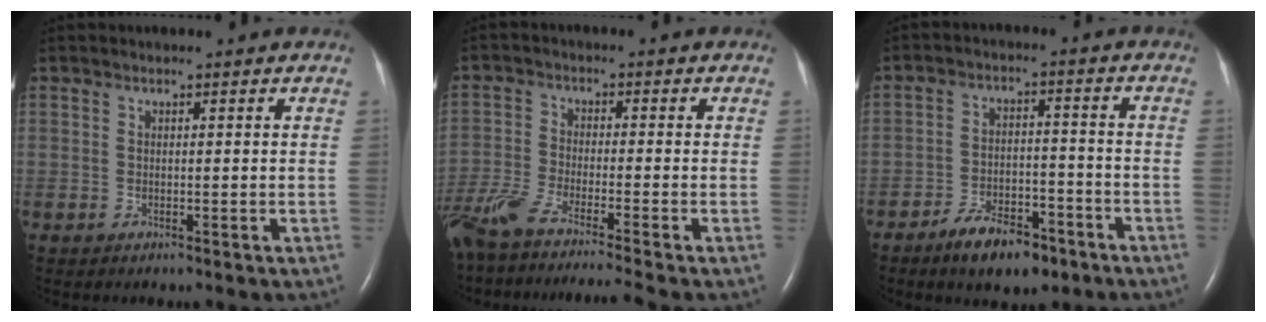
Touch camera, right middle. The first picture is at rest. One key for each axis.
{"total": 13.9, "fx": -11.8, "fy": -0.9, "fz": 7.3, "tx": -0.135, "ty": -0.031, "tz": -0.201}
{"total": 8.4, "fx": -5.8, "fy": 3.4, "fz": 5.0, "tx": -0.089, "ty": 0.001, "tz": -0.094}